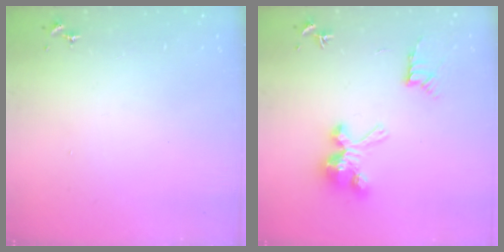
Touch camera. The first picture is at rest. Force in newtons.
{"total": 10.8, "press": 10.8, "slide": 0.6}